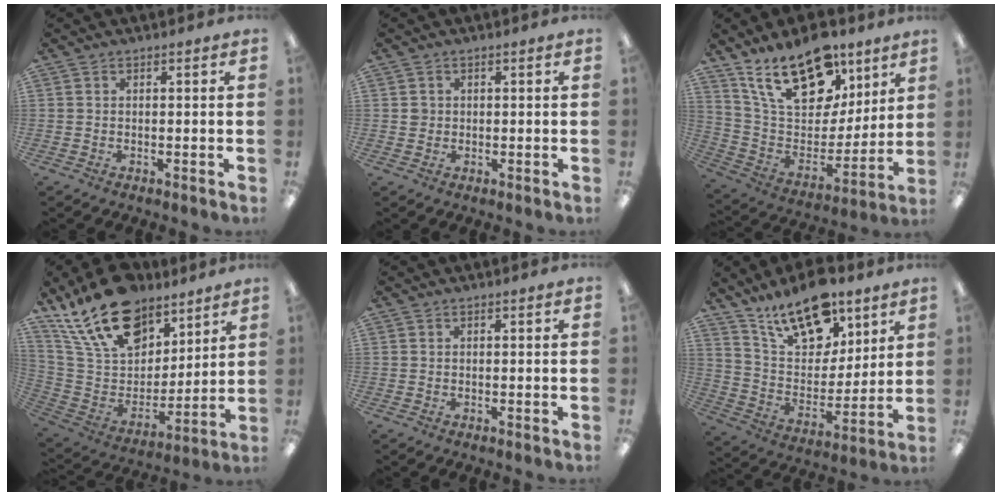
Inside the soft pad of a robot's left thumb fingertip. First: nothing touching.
{"total": 1.6, "force": [0.2, 1.6, 0.3], "torque": [0.003, 0.003, 0.001]}
{"total": 21.6, "force": [14.2, 11.0, 11.9], "torque": [-0.213, -0.070, 0.257]}
{"total": 21.9, "force": [15.0, 12.2, 10.4], "torque": [-0.197, -0.082, 0.278]}
{"total": 0.0}
{"total": 17.9, "force": [13.0, 8.7, 8.8], "torque": [-0.146, -0.073, 0.230]}